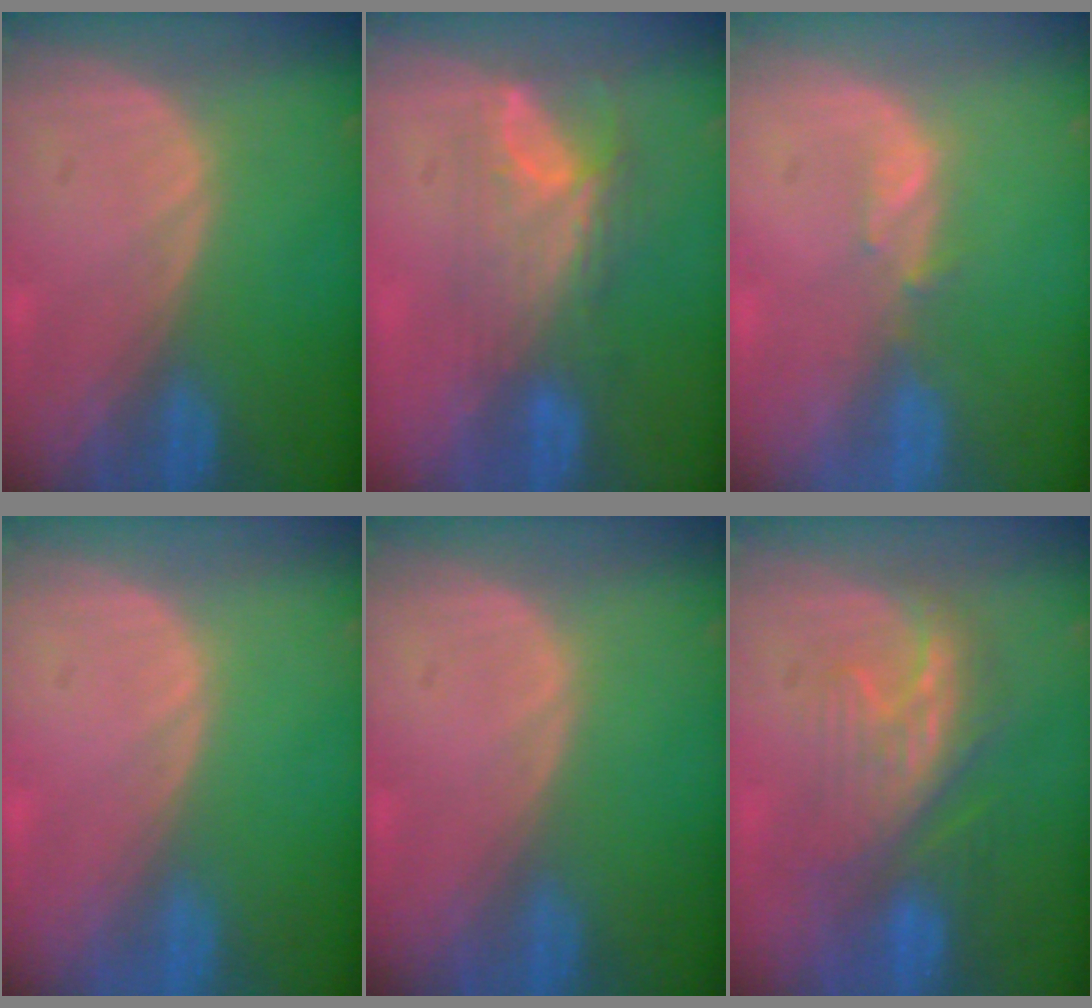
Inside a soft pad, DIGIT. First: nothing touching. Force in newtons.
{"total": 7.9, "press": 6.6, "slide": 4.4}
{"total": 1.5, "press": 1.4, "slide": 0.2}
{"total": 0.0}
{"total": 0.0}
{"total": 7.9, "press": 7.8, "slide": 1.4}